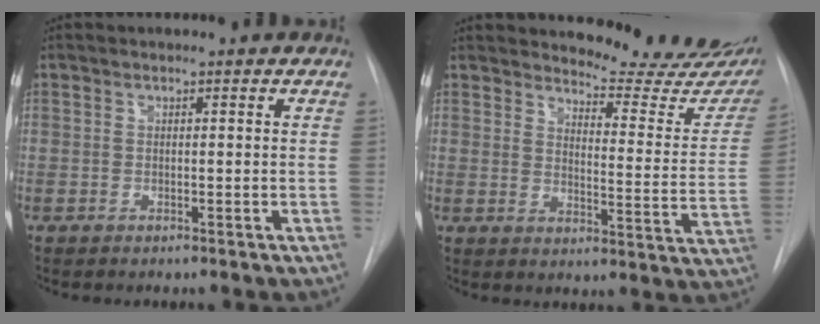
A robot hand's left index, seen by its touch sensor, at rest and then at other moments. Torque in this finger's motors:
{"motor_torque": [0.97, -1.17, 0.08, 0.00]}